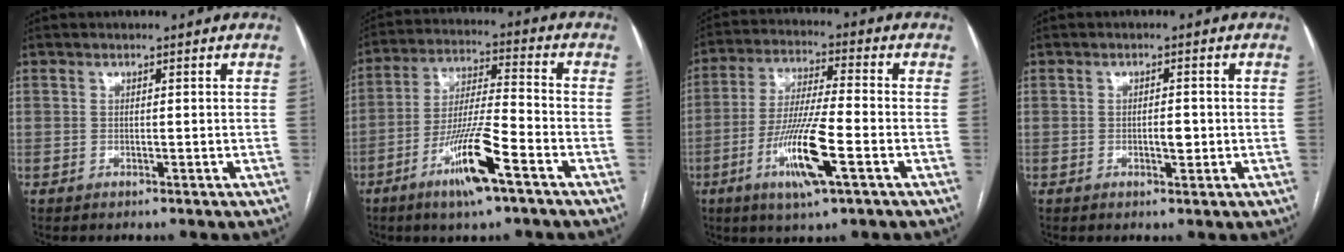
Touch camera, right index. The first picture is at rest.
{"total": 12.2, "force": [-6.4, 0.7, 10.3], "torque": [-0.198, -0.013, -0.120]}
{"total": 11.9, "force": [-4.5, 0.7, 11.0], "torque": [-0.217, -0.017, -0.085]}
{"total": 2.1, "force": [-0.4, 0.7, 1.9], "torque": [-0.032, 0.001, -0.005]}